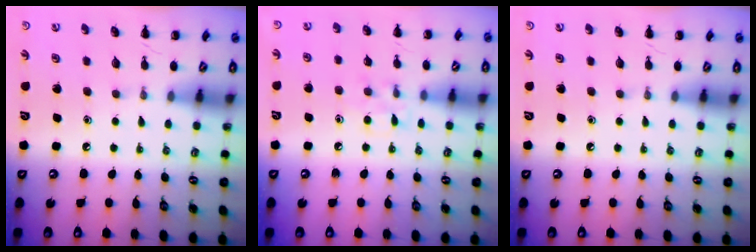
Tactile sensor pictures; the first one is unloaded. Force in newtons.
{"total": 6.5, "press": 6.2, "slide": 1.9}
{"total": 0.0}